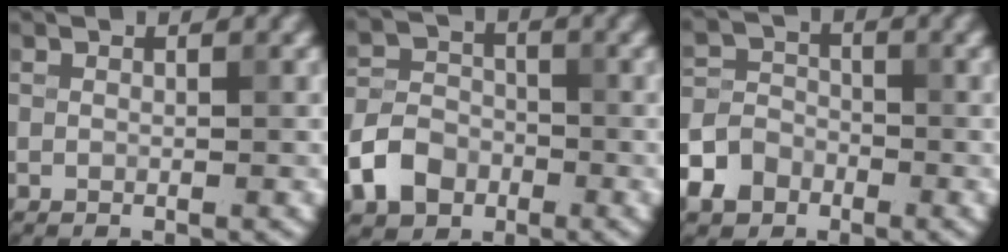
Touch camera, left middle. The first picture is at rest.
{"total": 4.9, "force": [-2.3, 3.7, 2.2], "torque": [-0.044, 0.002, -0.051]}
{"total": 4.4, "force": [-2.6, 3.2, 1.6], "torque": [-0.032, -0.001, -0.057]}